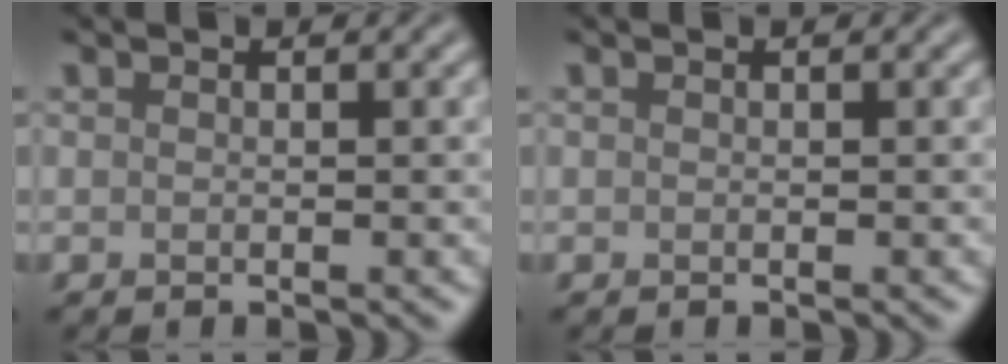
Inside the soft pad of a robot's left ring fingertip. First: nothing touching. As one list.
[{"total": 0.0}]